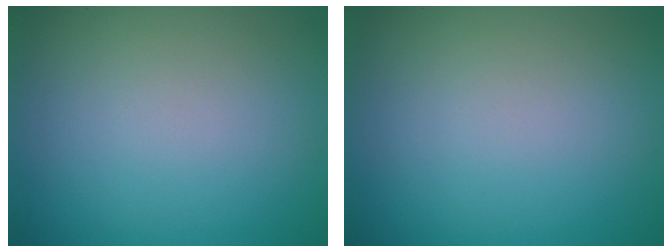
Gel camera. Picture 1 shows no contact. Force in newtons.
{"total": 0.0}